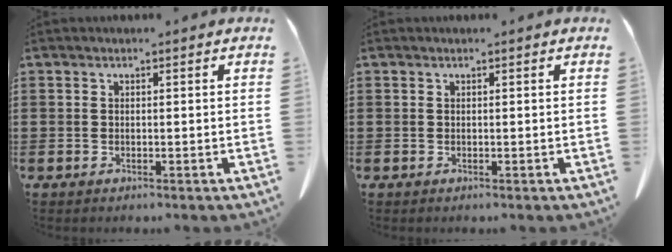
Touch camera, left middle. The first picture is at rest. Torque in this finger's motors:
{"motor_torque": [0.00, 0.00, 0.00, 0.01]}